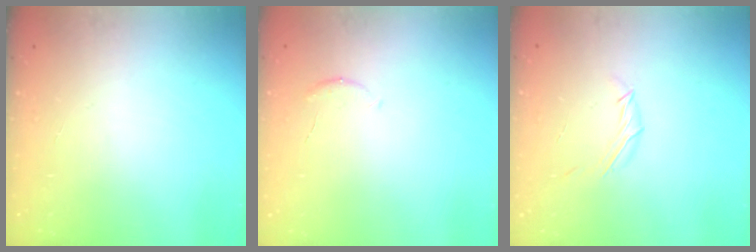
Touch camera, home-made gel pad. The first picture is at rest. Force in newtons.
{"total": 5.0, "press": 4.9, "slide": 1.0}
{"total": 4.5, "press": 4.4, "slide": 0.9}